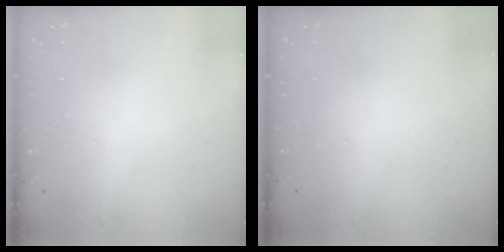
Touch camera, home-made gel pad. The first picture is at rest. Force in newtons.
{"total": 0.0}